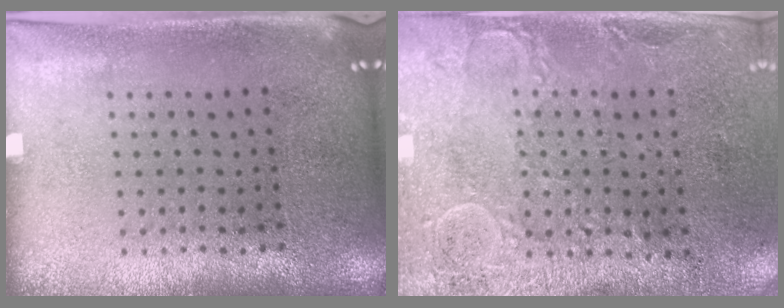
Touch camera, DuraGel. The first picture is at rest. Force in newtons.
{"total": 2.9, "press": 2.5, "slide": 1.5}